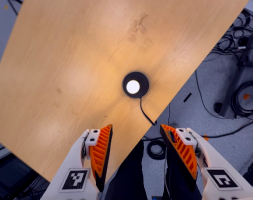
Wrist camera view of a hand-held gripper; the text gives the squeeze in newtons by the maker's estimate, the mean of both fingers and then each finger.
{"total": 0.0}